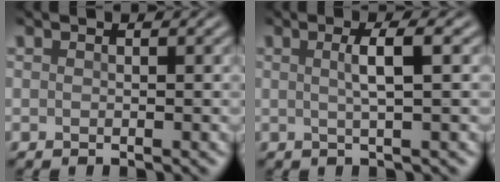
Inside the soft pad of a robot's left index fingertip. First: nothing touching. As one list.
[{"total": 2.8, "force": [0.2, 0.7, 2.7], "torque": [-0.042, 0.001, -0.002]}]